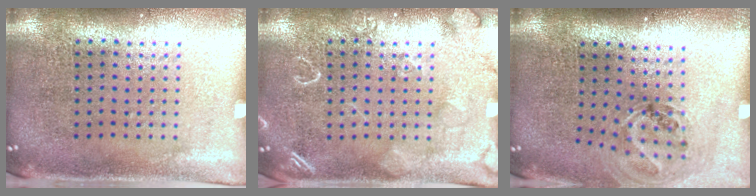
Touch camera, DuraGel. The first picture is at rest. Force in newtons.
{"total": 2.4, "press": 2.4, "slide": 0.4}
{"total": 1.1, "press": 1.1, "slide": 0.4}